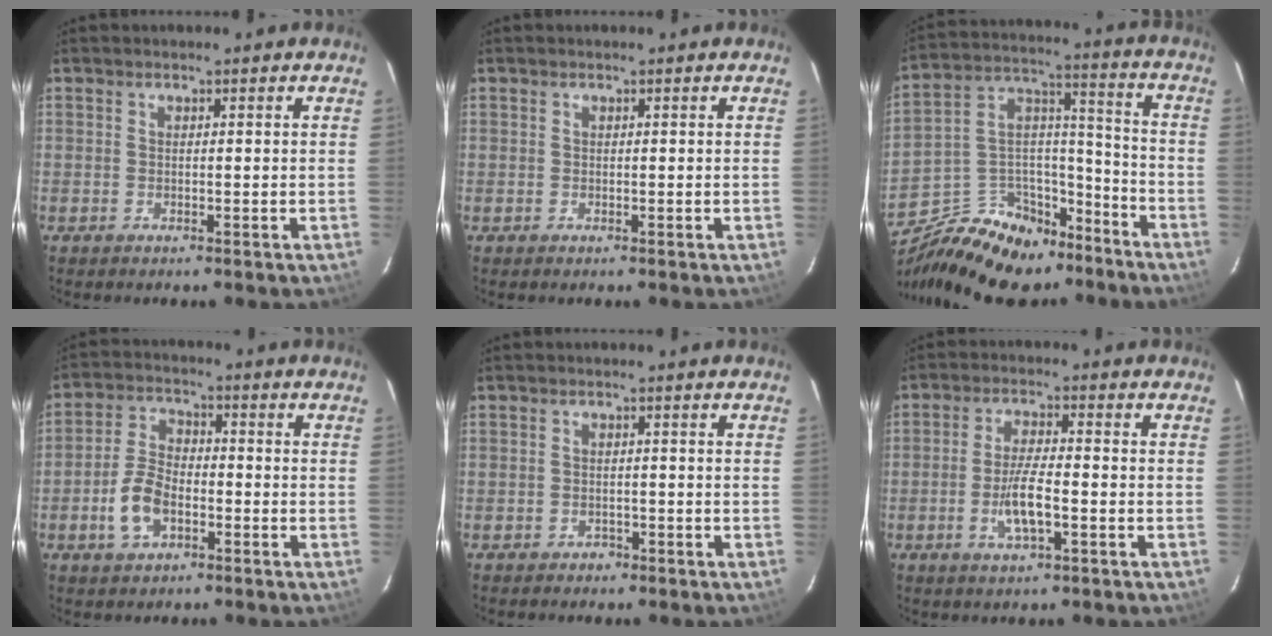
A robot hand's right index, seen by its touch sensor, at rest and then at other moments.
{"total": 0.9, "force": [-0.2, 0.9, -0.1], "torque": [0.001, 0.002, -0.002]}
{"total": 22.4, "force": [-15.5, 12.9, 9.8], "torque": [-0.214, 0.060, -0.228]}
{"total": 7.7, "force": [-3.2, 4.4, 5.4], "torque": [-0.116, 0.010, -0.057]}
{"total": 2.1, "force": [-1.4, 1.6, 0.3], "torque": [-0.009, 0.004, -0.019]}
{"total": 6.8, "force": [-2.4, 1.6, 6.2], "torque": [-0.123, -0.001, -0.043]}